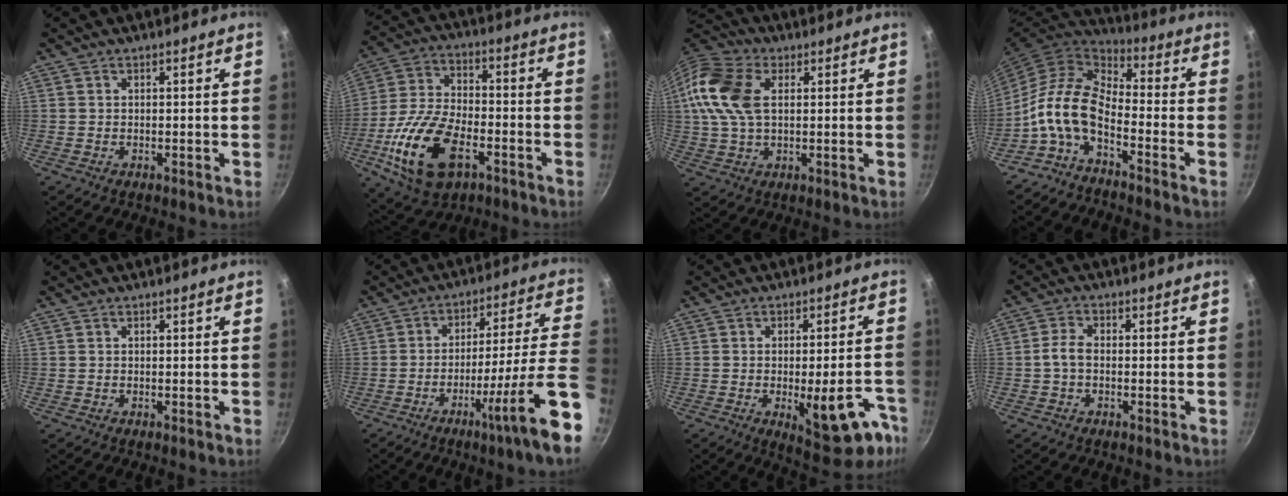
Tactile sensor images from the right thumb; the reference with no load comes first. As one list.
[{"total": 18.5, "force": [-7.0, 10.0, 13.9], "torque": [-0.269, 0.025, -0.131]}, {"total": 14.3, "force": [2.7, 8.9, 10.9], "torque": [-0.213, 0.018, 0.039]}, {"total": 12.2, "force": [-4.6, 6.0, 9.6], "torque": [-0.188, 0.048, -0.108]}, {"total": 0.0}, {"total": 18.0, "force": [-7.4, -0.1, 16.4], "torque": [-0.220, 0.031, -0.121]}, {"total": 14.2, "force": [-5.8, 5.5, 11.7], "torque": [-0.111, 0.020, -0.065]}, {"total": 3.3, "force": [-0.7, 1.6, 2.8], "torque": [-0.066, 0.016, -0.021]}]